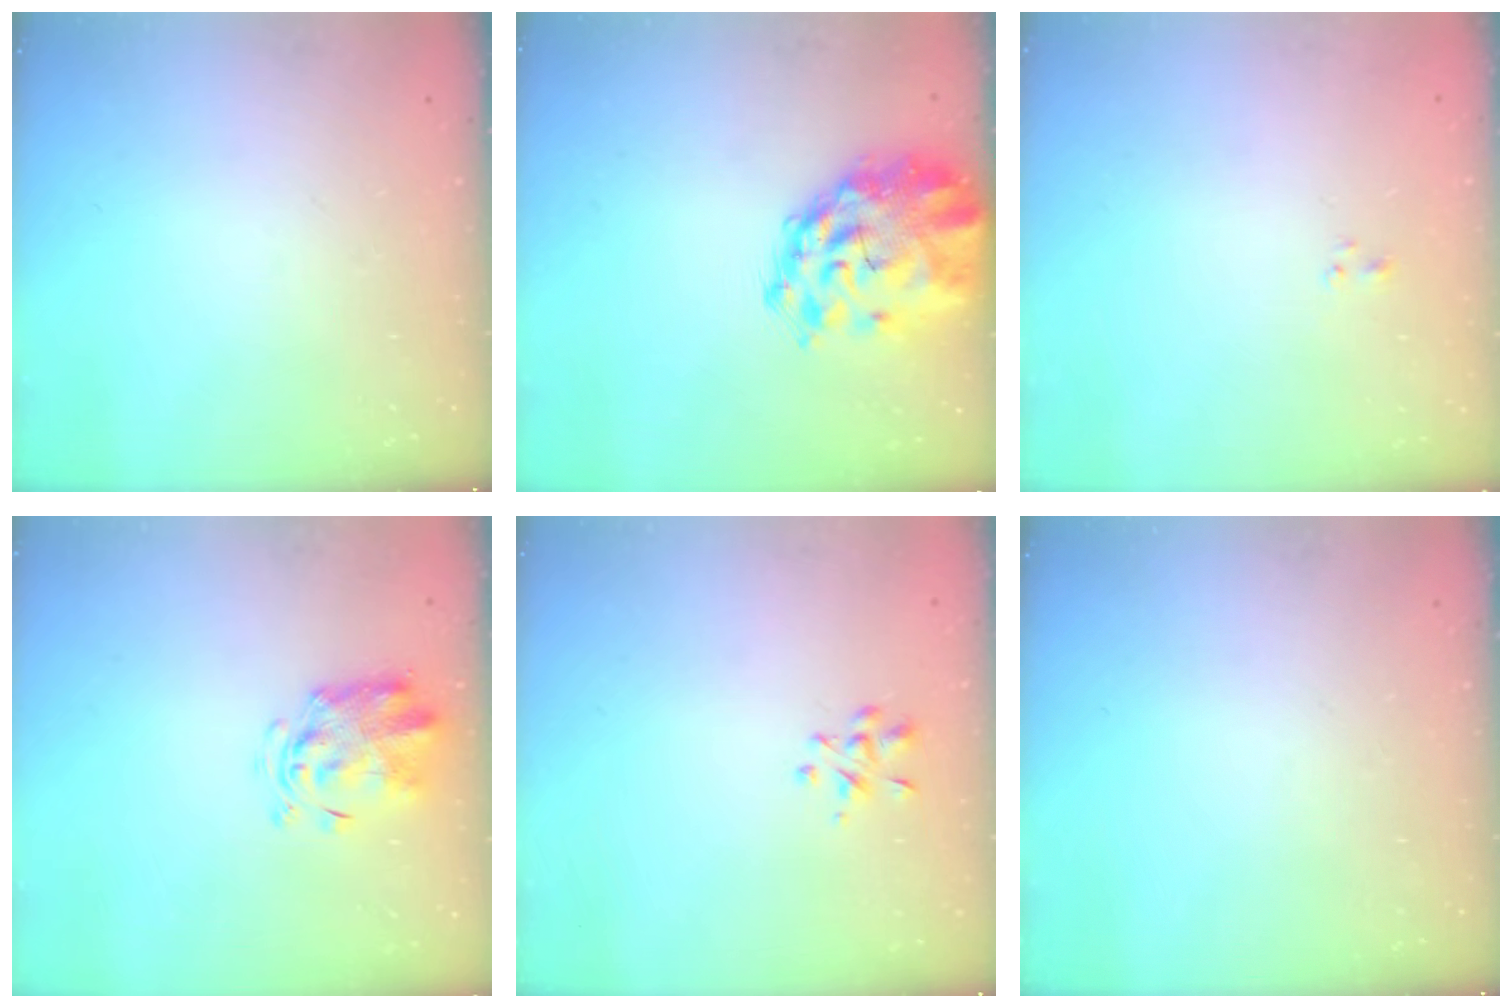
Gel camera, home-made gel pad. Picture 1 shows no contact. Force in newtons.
{"total": 3.9, "press": 3.7, "slide": 1.3}
{"total": 1.2, "press": 1.0, "slide": 0.6}
{"total": 3.6, "press": 3.6, "slide": 0.5}
{"total": 2.9, "press": 2.7, "slide": 1.2}
{"total": 0.0}